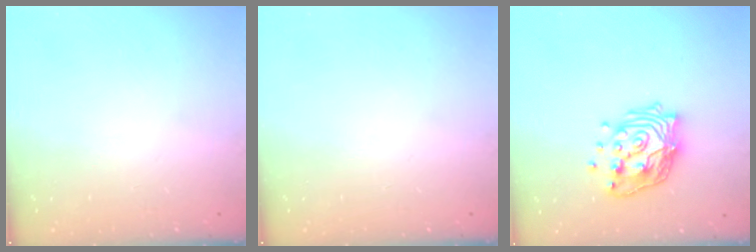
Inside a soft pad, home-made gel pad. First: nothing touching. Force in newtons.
{"total": 0.0}
{"total": 15.2, "press": 15.1, "slide": 1.5}